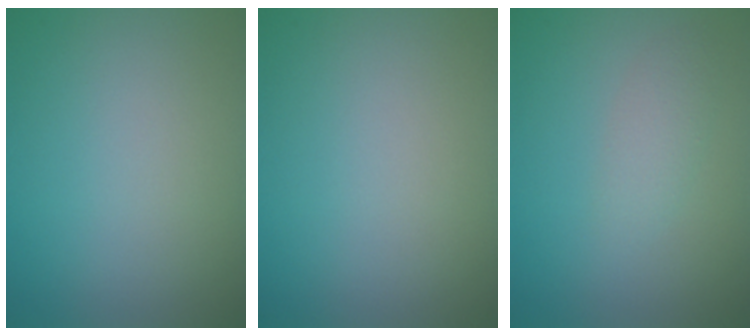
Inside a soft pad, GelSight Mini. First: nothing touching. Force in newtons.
{"total": 0.0}
{"total": 1.5, "press": 1.5, "slide": 0.1}